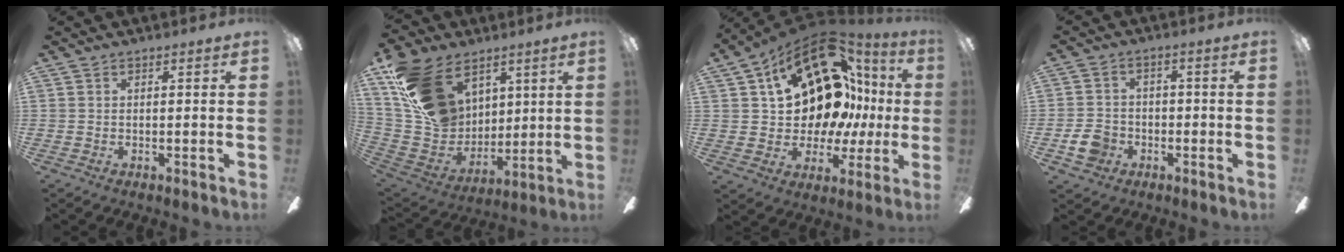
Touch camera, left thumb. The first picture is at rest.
{"total": 21.1, "force": [10.9, 14.2, 11.0], "torque": [-0.234, -0.035, 0.213]}
{"total": 22.8, "force": [9.4, 13.7, 15.6], "torque": [-0.275, -0.074, 0.177]}
{"total": 6.4, "force": [-2.4, 5.2, 2.7], "torque": [-0.073, 0.015, -0.044]}